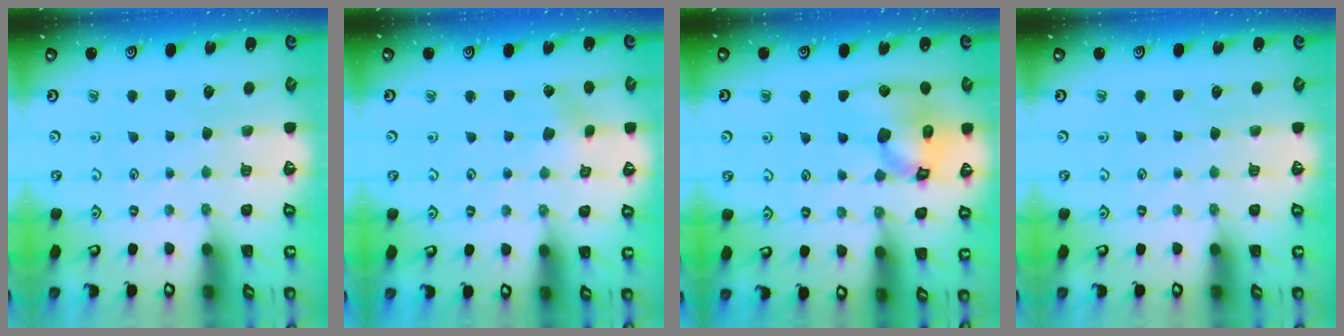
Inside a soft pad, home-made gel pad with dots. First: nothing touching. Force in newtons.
{"total": 2.3, "press": 2.2, "slide": 0.4}
{"total": 16.7, "press": 16.5, "slide": 2.3}
{"total": 0.0}